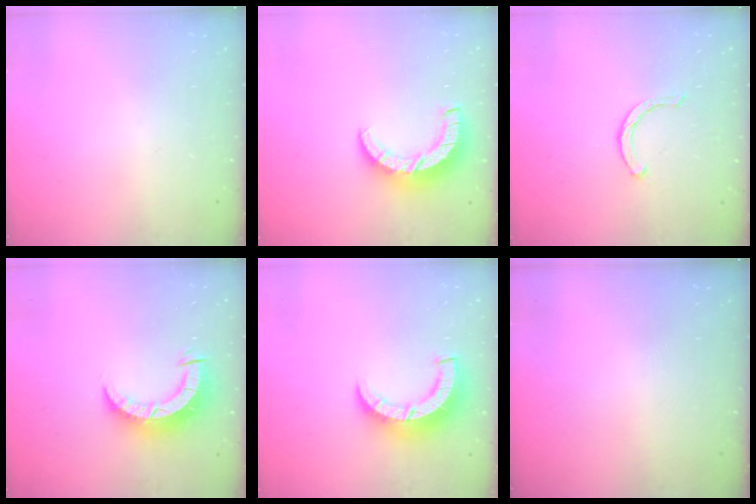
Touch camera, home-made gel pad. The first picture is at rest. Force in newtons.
{"total": 8.5, "press": 8.5, "slide": 0.8}
{"total": 2.1, "press": 2.1, "slide": 0.1}
{"total": 7.9, "press": 7.8, "slide": 0.6}
{"total": 8.8, "press": 8.8, "slide": 1.1}
{"total": 0.0}